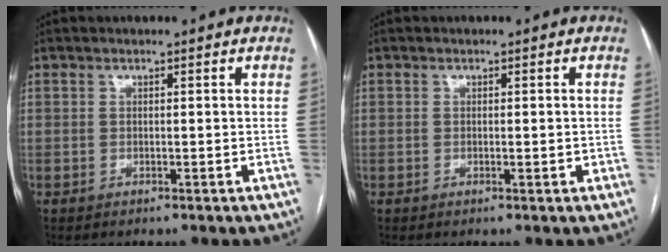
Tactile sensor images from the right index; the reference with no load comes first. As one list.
[{"total": 1.1, "force": [-0.2, 0.4, 1.0], "torque": [-0.015, 0.001, 0.001]}]